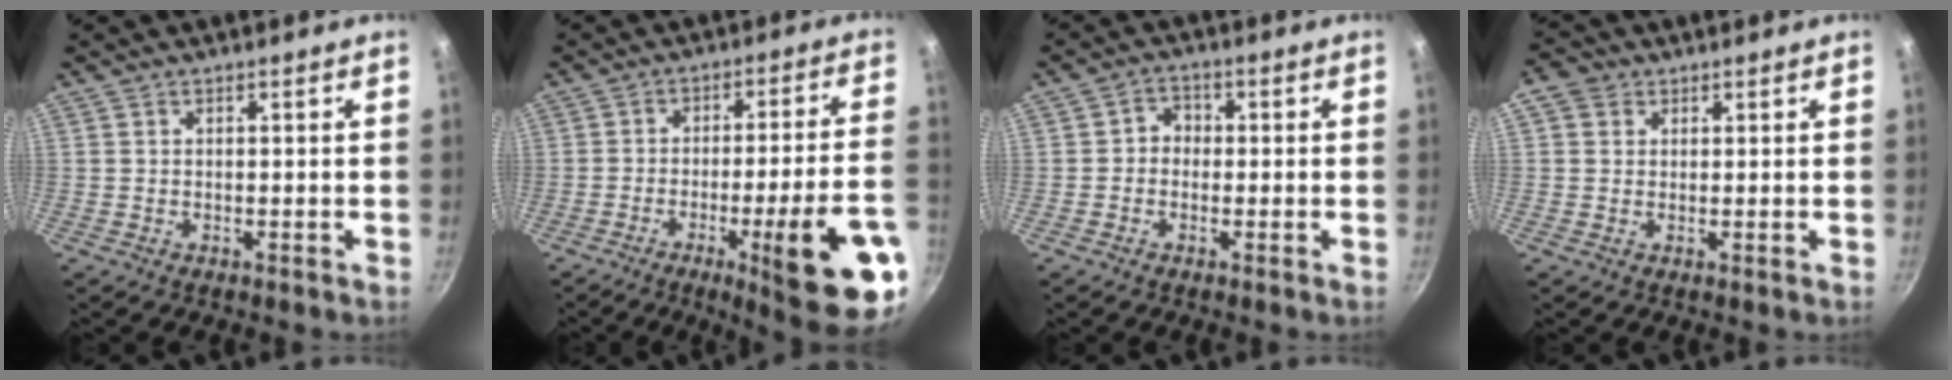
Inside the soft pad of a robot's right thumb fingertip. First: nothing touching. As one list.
[{"total": 19.9, "force": [-8.3, 2.9, 17.9], "torque": [-0.223, 0.033, -0.110]}, {"total": 3.1, "force": [-0.5, 2.7, 1.3], "torque": [-0.003, 0.012, -0.017]}, {"total": 3.3, "force": [1.1, 2.9, 1.2], "torque": [-0.005, 0.000, 0.010]}]